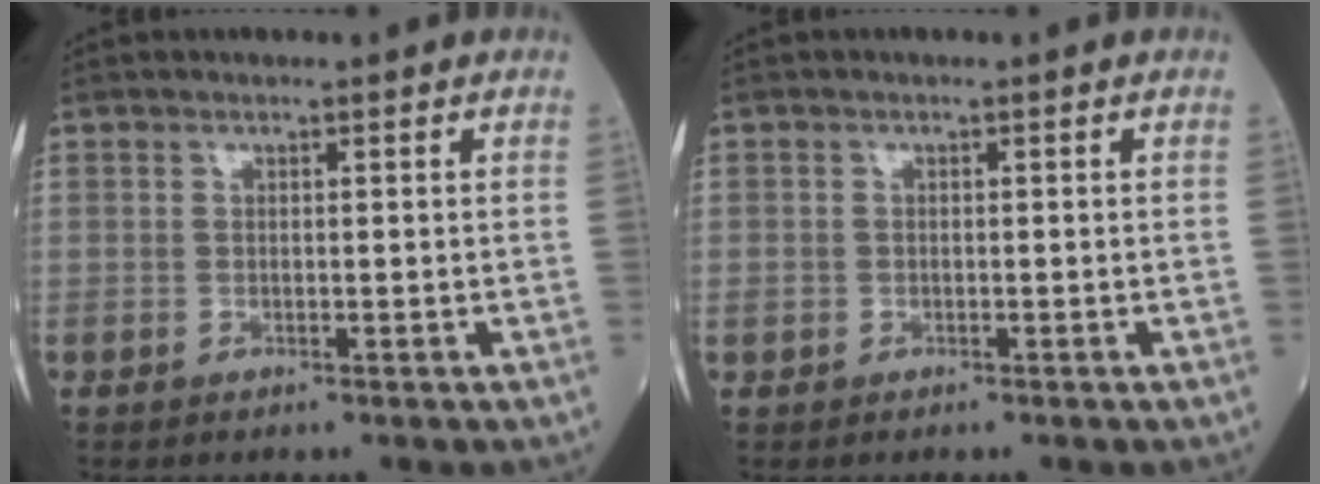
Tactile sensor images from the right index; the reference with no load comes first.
{"total": 0.7, "force": [-0.2, 0.6, 0.1], "torque": [-0.001, 0.003, -0.002]}